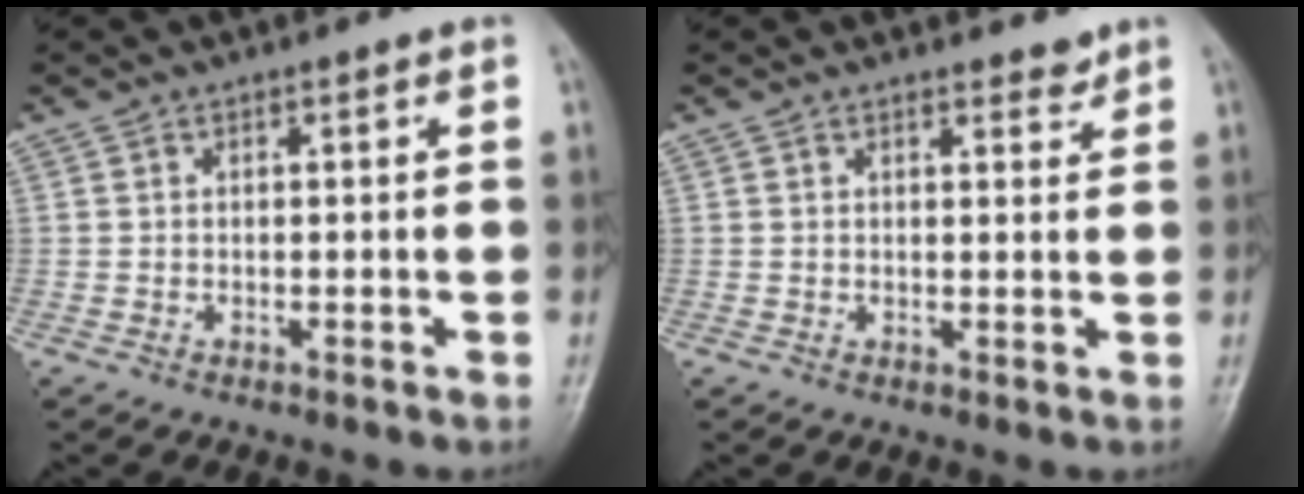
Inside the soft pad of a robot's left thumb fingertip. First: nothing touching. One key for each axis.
{"total": 2.2, "fx": 1.9, "fy": 0.8, "fz": 0.7, "tx": 0.003, "ty": -0.013, "tz": 0.023}